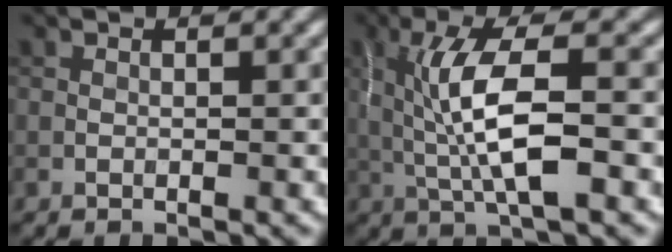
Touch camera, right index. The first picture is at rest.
{"total": 7.1, "force": [-0.1, 1.9, 6.9], "torque": [-0.137, 0.004, -0.003]}